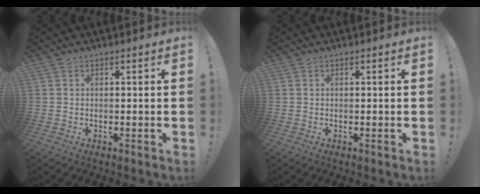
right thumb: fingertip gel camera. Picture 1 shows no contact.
{"total": 0.0}